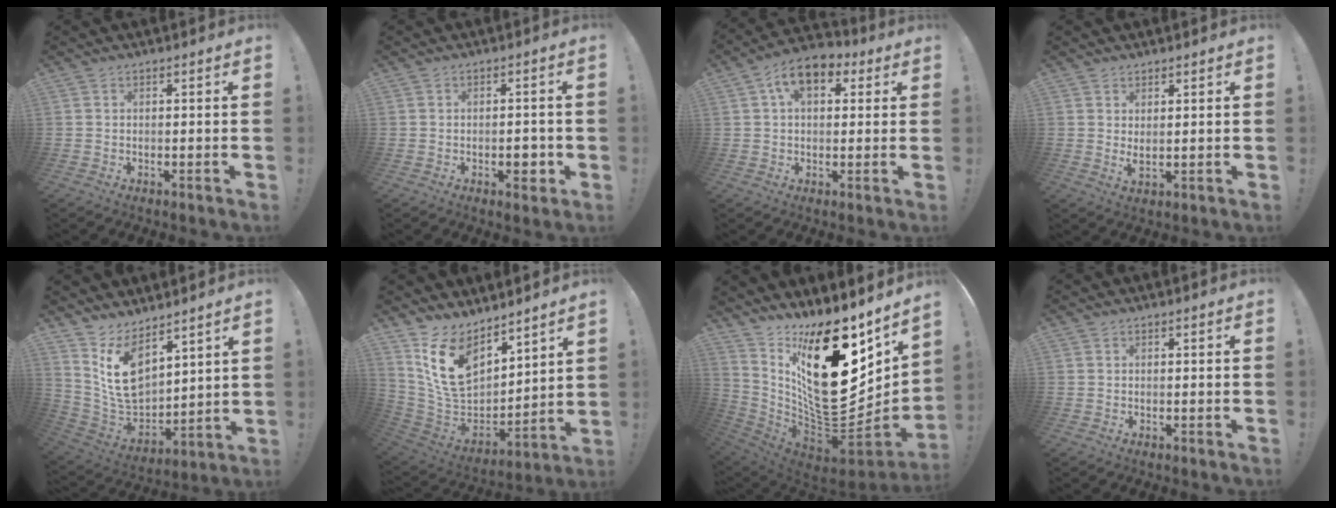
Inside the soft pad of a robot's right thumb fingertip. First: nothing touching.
{"total": 3.6, "force": [-1.2, 2.2, 2.6], "torque": [-0.030, 0.005, -0.022]}
{"total": 10.1, "force": [4.2, 5.9, 7.1], "torque": [-0.116, 0.002, 0.076]}
{"total": 2.8, "force": [1.9, 0.9, 1.9], "torque": [-0.025, -0.017, 0.032]}
{"total": 13.6, "force": [6.6, 8.8, 8.0], "torque": [-0.156, -0.057, 0.130]}
{"total": 15.4, "force": [8.9, 9.5, 8.3], "torque": [-0.143, -0.060, 0.177]}
{"total": 31.4, "force": [7.3, 16.0, 26.1], "torque": [-0.427, -0.075, 0.150]}
{"total": 0.0}